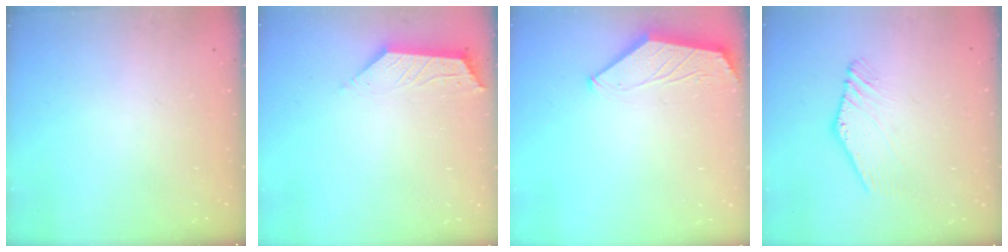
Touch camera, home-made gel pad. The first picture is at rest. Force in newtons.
{"total": 3.0, "press": 2.9, "slide": 0.5}
{"total": 1.5, "press": 1.5, "slide": 0.4}
{"total": 1.3, "press": 1.3, "slide": 0.3}